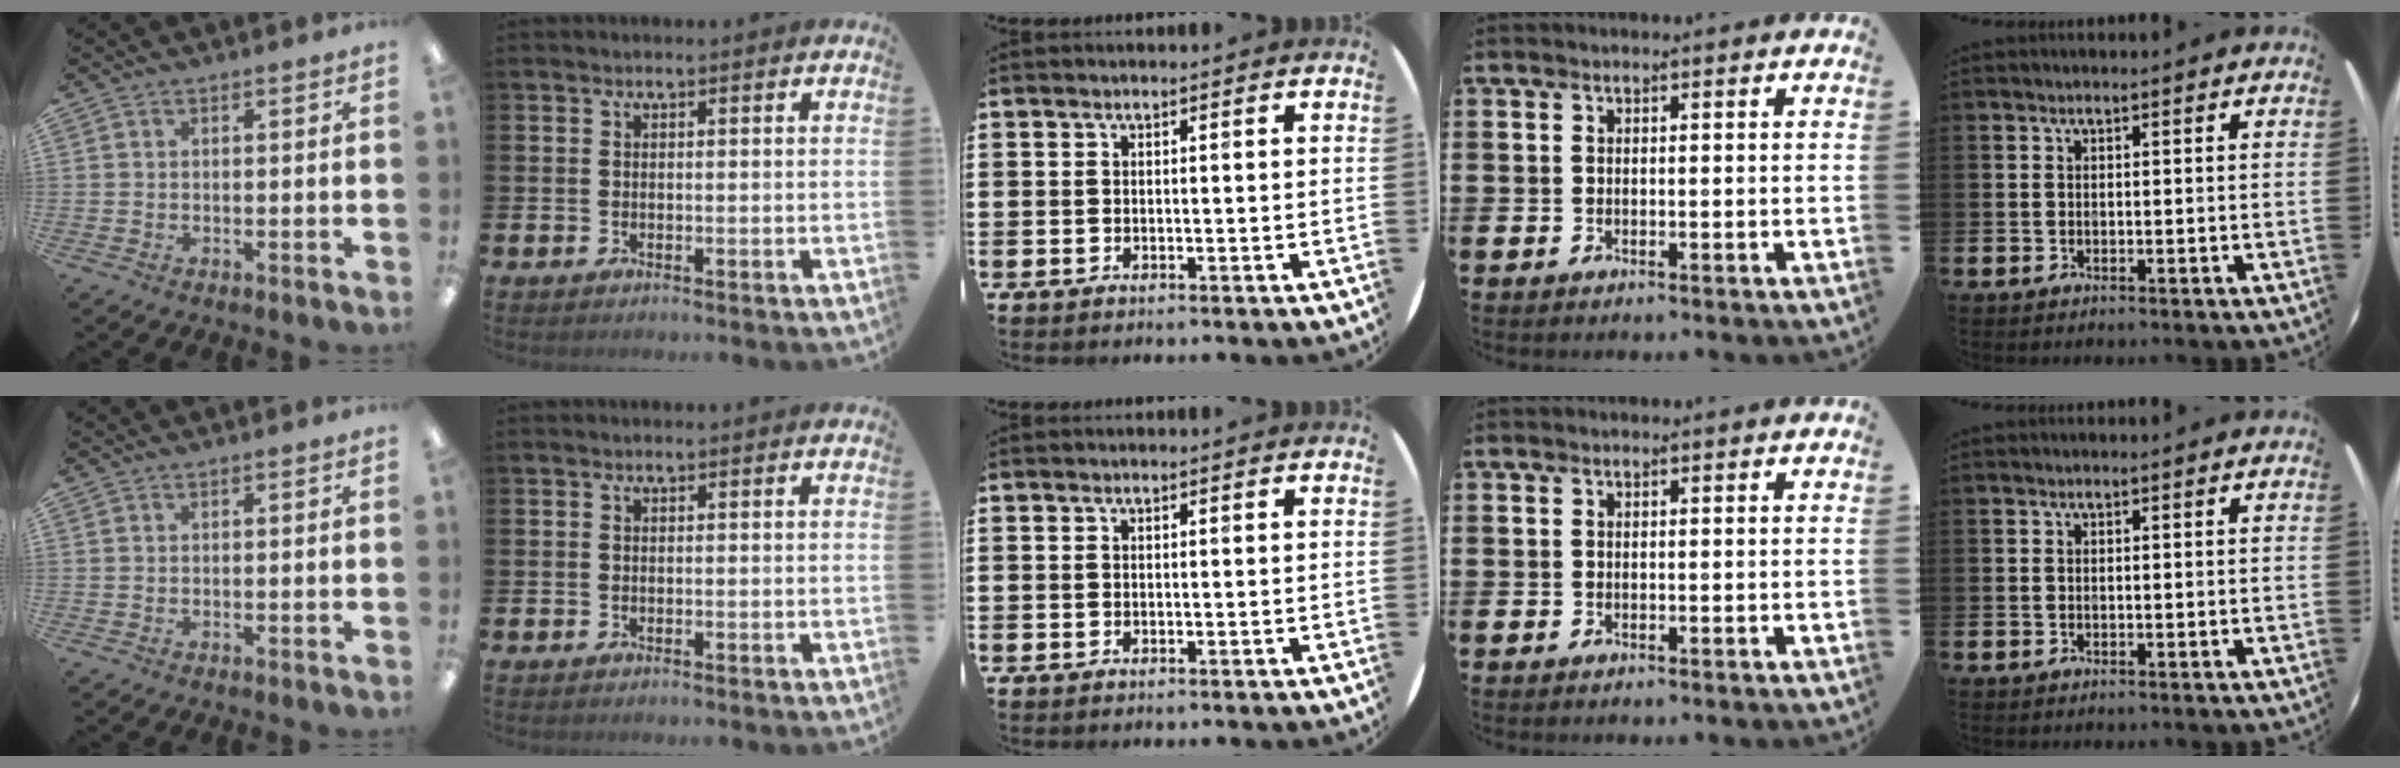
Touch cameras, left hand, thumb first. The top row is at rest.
{}